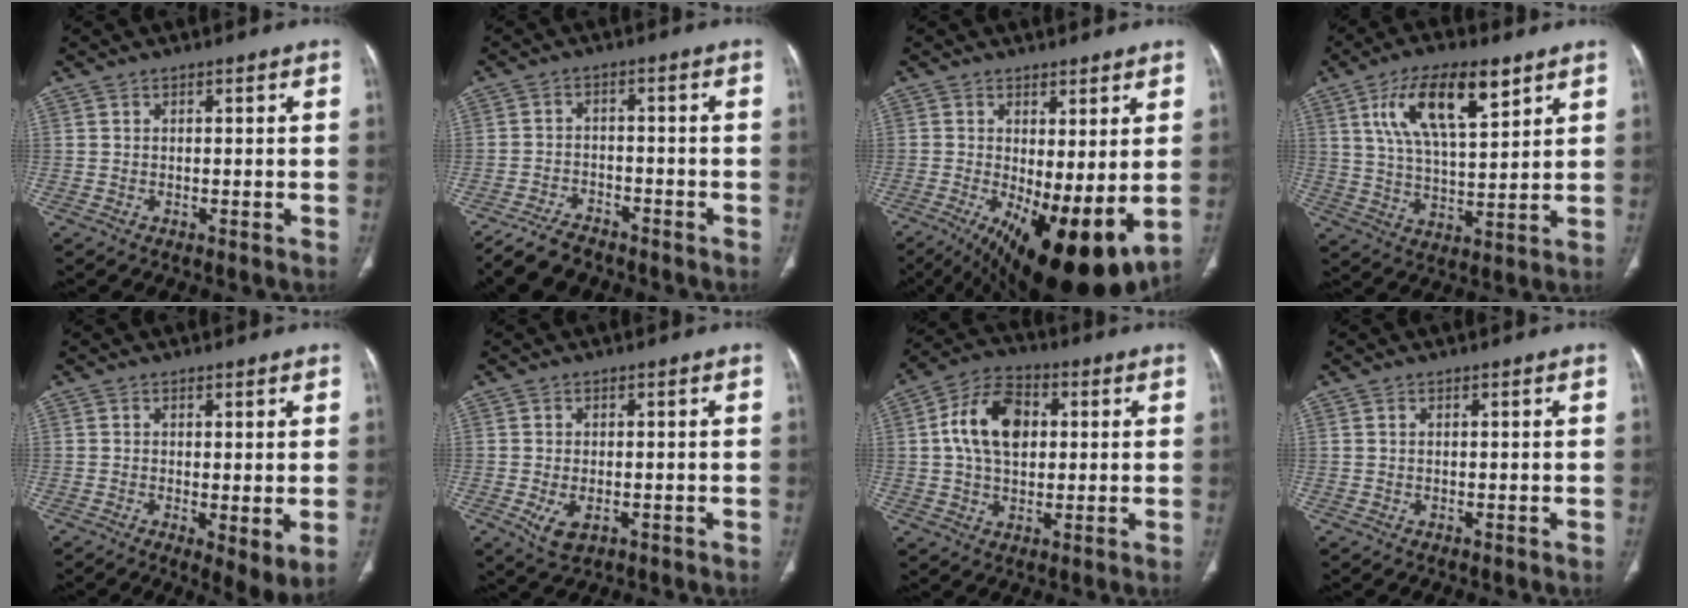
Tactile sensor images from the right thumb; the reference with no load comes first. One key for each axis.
{"total": 7.3, "fx": -6.4, "fy": 2.9, "fz": 2.2, "tx": -0.045, "ty": 0.024, "tz": -0.109}
{"total": 15.9, "fx": -2.8, "fy": 5.8, "fz": 14.6, "tx": -0.228, "ty": -0.026, "tz": -0.020}
{"total": 15.1, "fx": 7.3, "fy": 5.8, "fz": 11.8, "tx": -0.193, "ty": -0.022, "tz": 0.134}
{"total": 5.3, "fx": -0.7, "fy": 1.5, "fz": 5.0, "tx": -0.085, "ty": -0.020, "tz": -0.011}
{"total": 4.5, "fx": -1.5, "fy": 2.5, "fz": 3.4, "tx": -0.062, "ty": -0.004, "tz": -0.016}
{"total": 12.4, "fx": 2.0, "fy": 8.0, "fz": 9.3, "tx": -0.152, "ty": 0.015, "tz": 0.029}
{"total": 0.0}